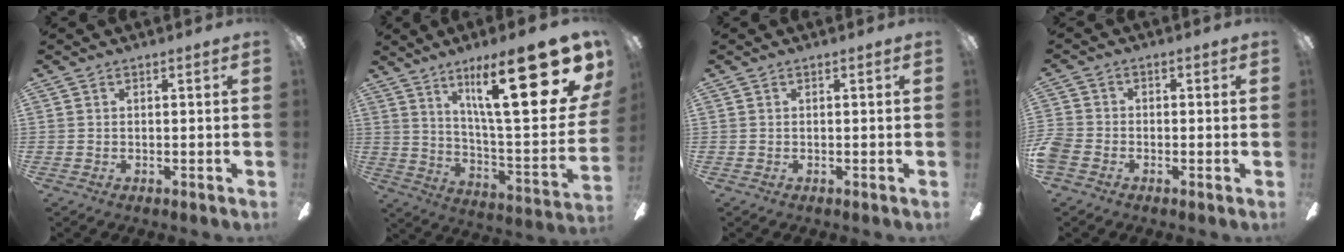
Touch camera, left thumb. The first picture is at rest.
{"total": 27.0, "force": [14.3, 6.0, 22.1], "torque": [-0.334, -0.091, 0.228]}
{"total": 0.0}
{"total": 4.0, "force": [-2.1, 2.9, 1.8], "torque": [-0.039, 0.014, -0.039]}